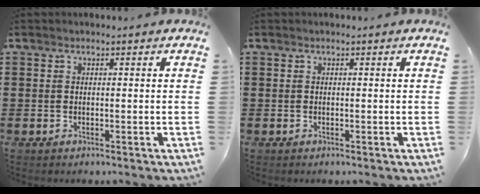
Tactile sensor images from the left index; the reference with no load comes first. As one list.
[{"total": 0.0}]